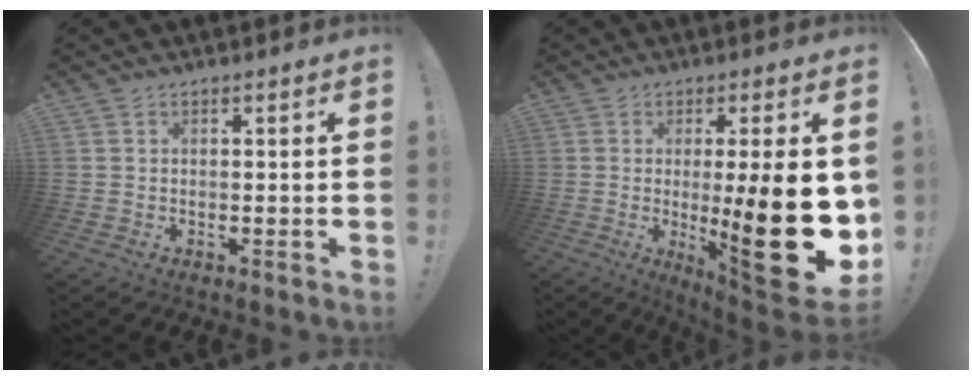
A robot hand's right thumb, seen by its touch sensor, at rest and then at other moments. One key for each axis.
{"total": 24.0, "fx": -1.9, "fy": 5.5, "fz": 23.2, "tx": -0.336, "ty": -0.029, "tz": -0.019}